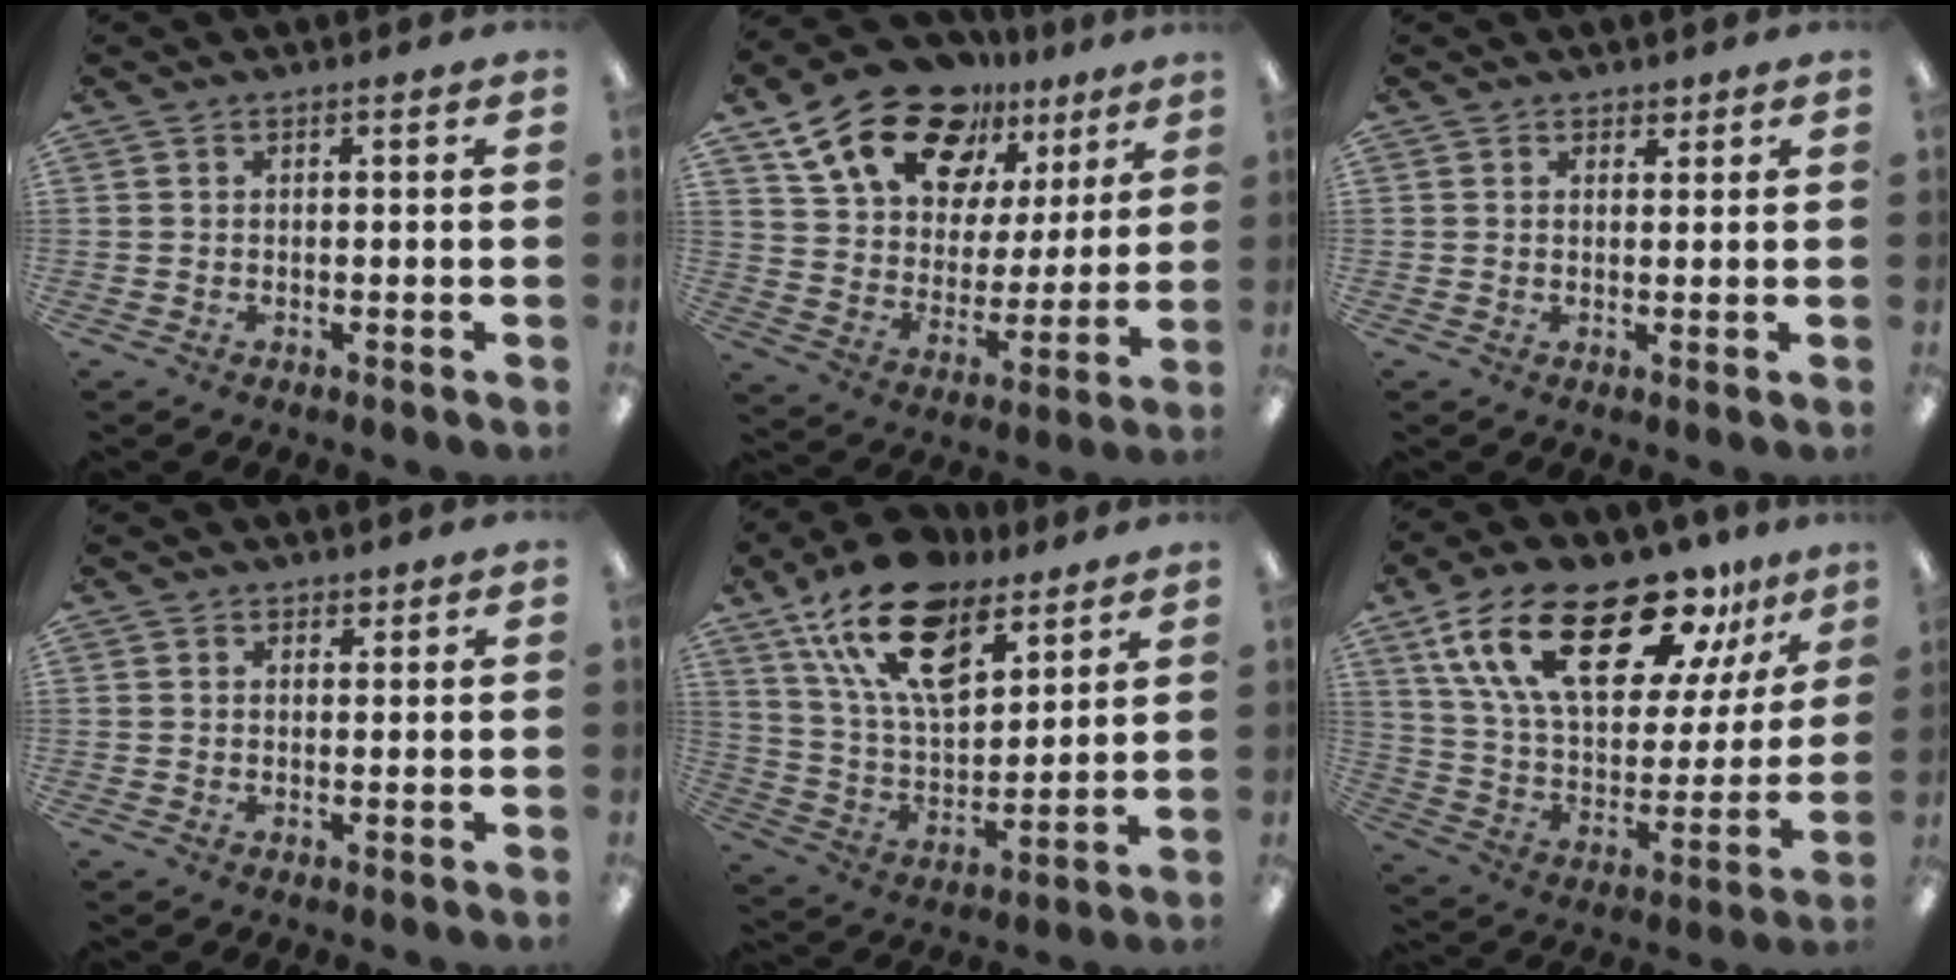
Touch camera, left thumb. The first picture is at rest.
{"total": 19.4, "force": [13.5, 10.8, 8.8], "torque": [-0.162, -0.078, 0.244]}
{"total": 1.7, "force": [1.3, 1.1, 0.2], "torque": [0.013, -0.006, 0.021]}
{"total": 1.5, "force": [1.2, 0.9, 0.1], "torque": [0.006, -0.003, 0.021]}
{"total": 19.6, "force": [12.2, 9.9, 11.7], "torque": [-0.212, -0.052, 0.220]}
{"total": 27.0, "force": [17.0, 11.5, 17.6], "torque": [-0.315, -0.089, 0.293]}